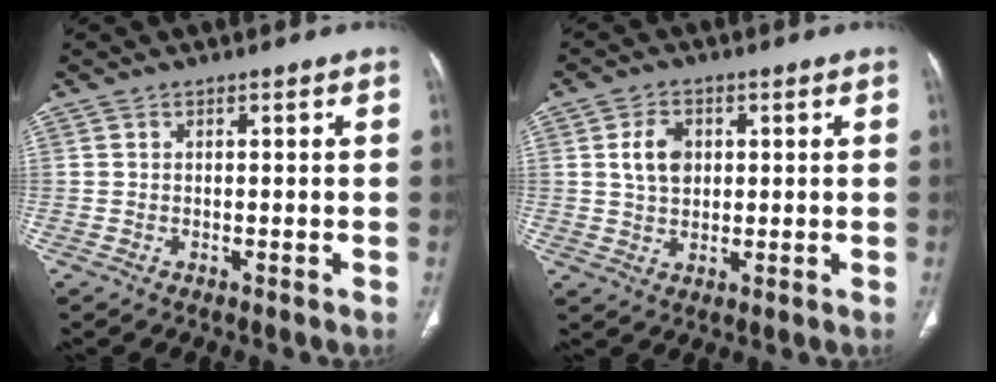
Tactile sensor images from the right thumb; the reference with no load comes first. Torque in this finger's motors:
{"motor_torque": [0.87, 1.04, 0.25, 0.36, 0.03]}